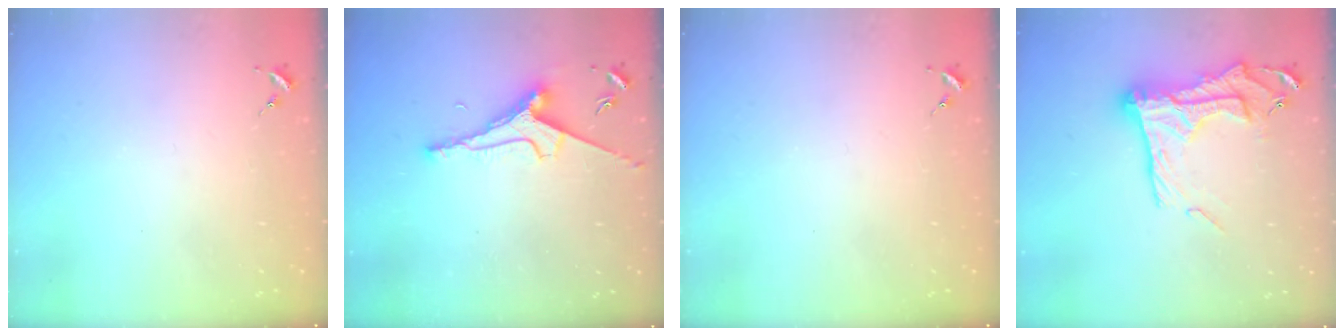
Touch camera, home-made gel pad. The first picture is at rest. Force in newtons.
{"total": 7.6, "press": 7.5, "slide": 0.9}
{"total": 0.0}
{"total": 18.9, "press": 18.8, "slide": 1.8}